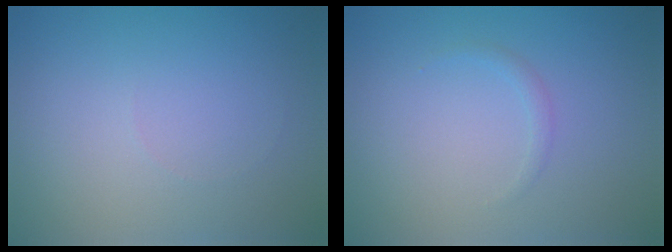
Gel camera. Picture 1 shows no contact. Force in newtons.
{"total": 0.6, "press": 0.6, "slide": 0.1}